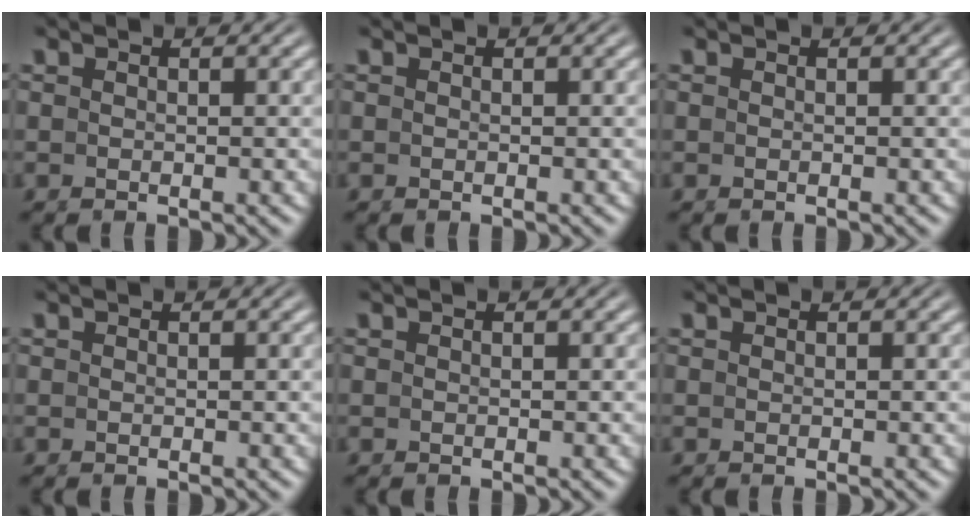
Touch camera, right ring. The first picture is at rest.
{"total": 0.0}
{"total": 0.0}
{"total": 0.0}
{"total": 0.0}
{"total": 1.5, "force": [-0.3, -1.4, -0.5], "torque": [0.016, -0.011, 0.006]}